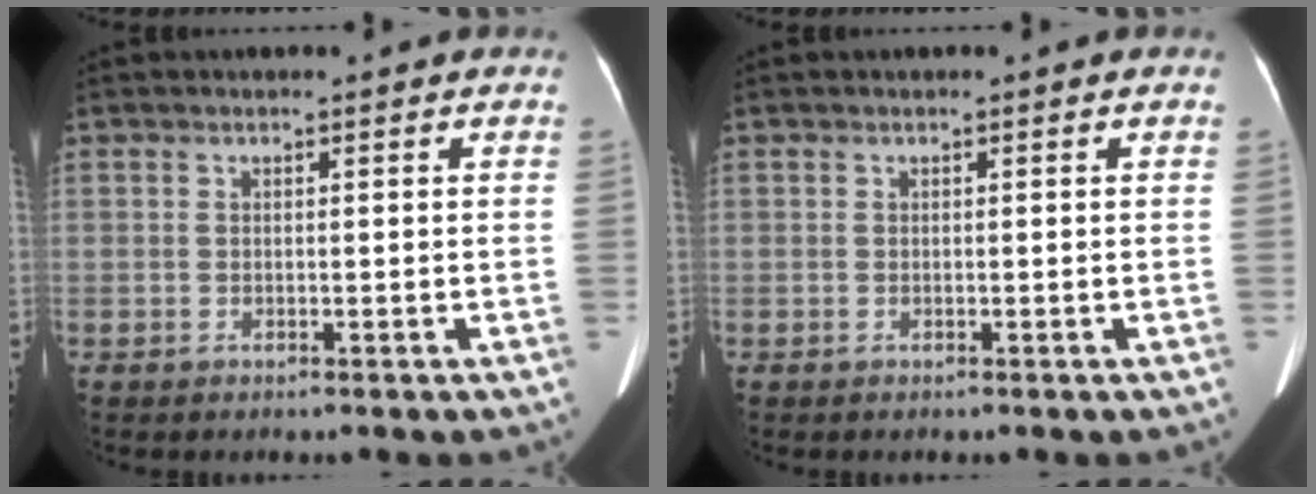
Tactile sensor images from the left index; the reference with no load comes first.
{"total": 0.0}